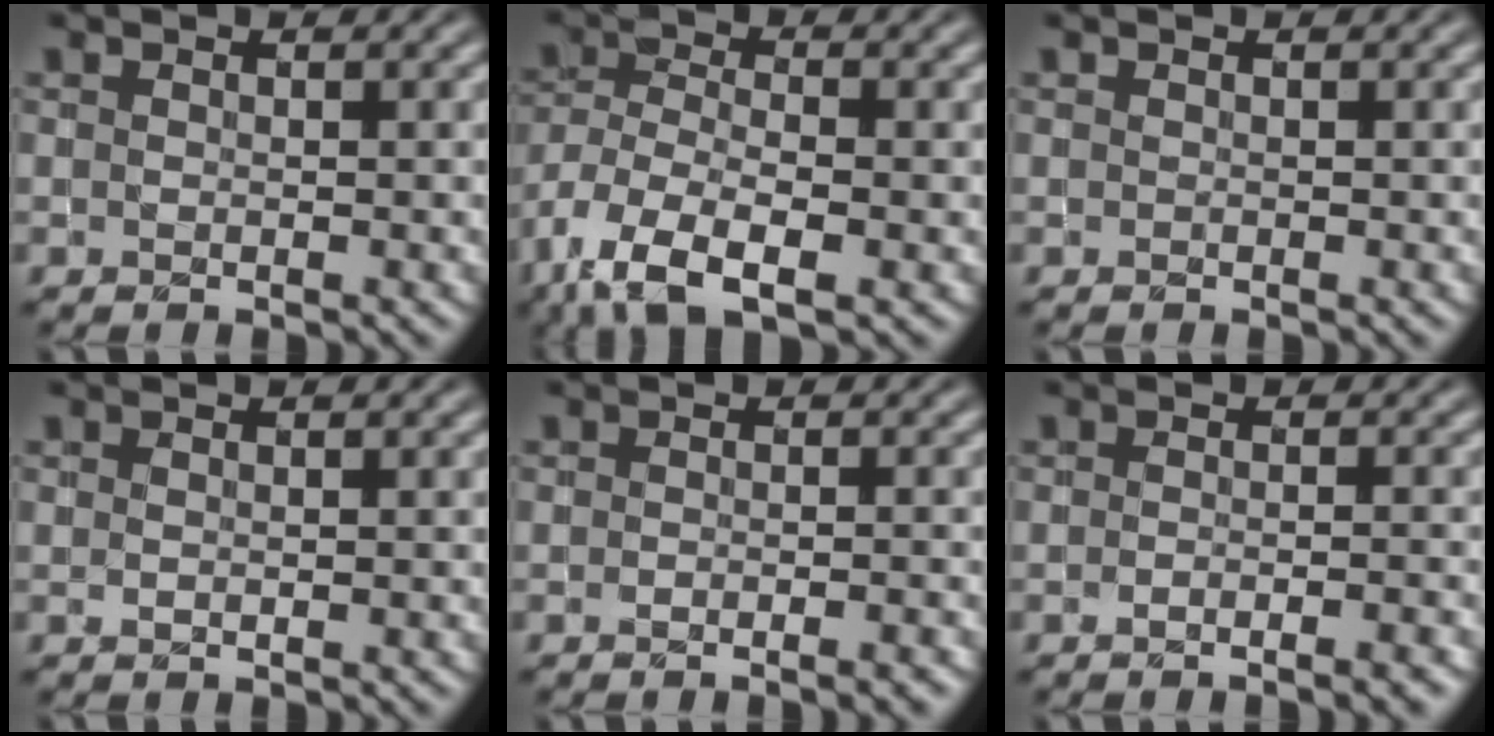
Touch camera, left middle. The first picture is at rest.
{"total": 8.3, "force": [-4.5, 3.5, 6.1], "torque": [-0.129, -0.011, -0.092]}
{"total": 0.0}
{"total": 0.5, "force": [0.3, 0.2, 0.3], "torque": [-0.009, 0.001, 0.006]}
{"total": 1.9, "force": [-0.9, 0.6, 1.5], "torque": [-0.009, 0.001, -0.016]}
{"total": 2.7, "force": [-1.4, 0.8, 2.2], "torque": [-0.018, 0.004, -0.020]}